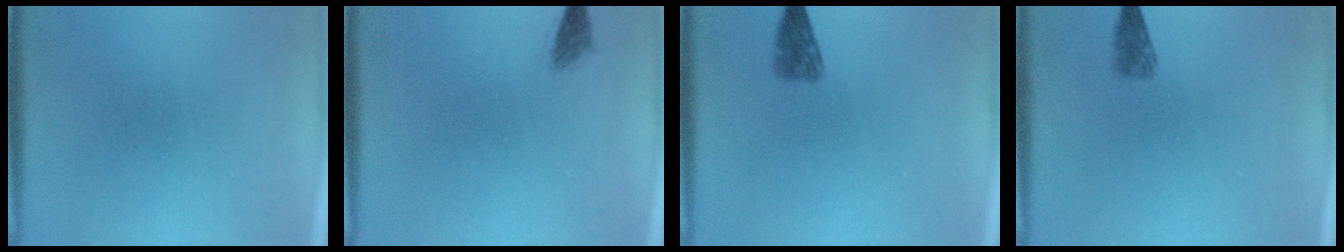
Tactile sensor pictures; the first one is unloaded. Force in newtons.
{"total": 1.3}
{"total": 2.5}
{"total": 1.9}